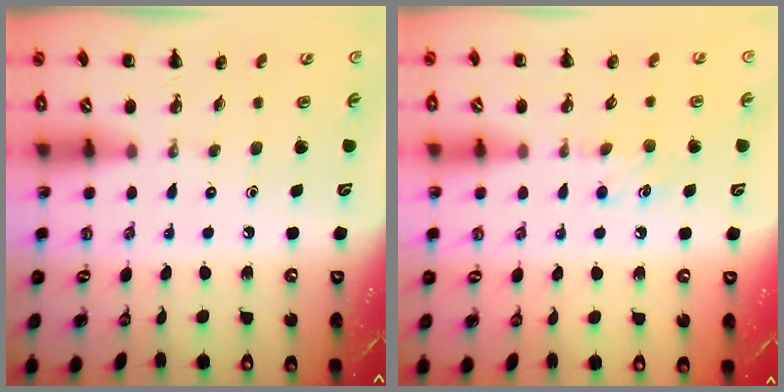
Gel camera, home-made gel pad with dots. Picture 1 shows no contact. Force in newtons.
{"total": 6.9, "press": 6.6, "slide": 2.0}